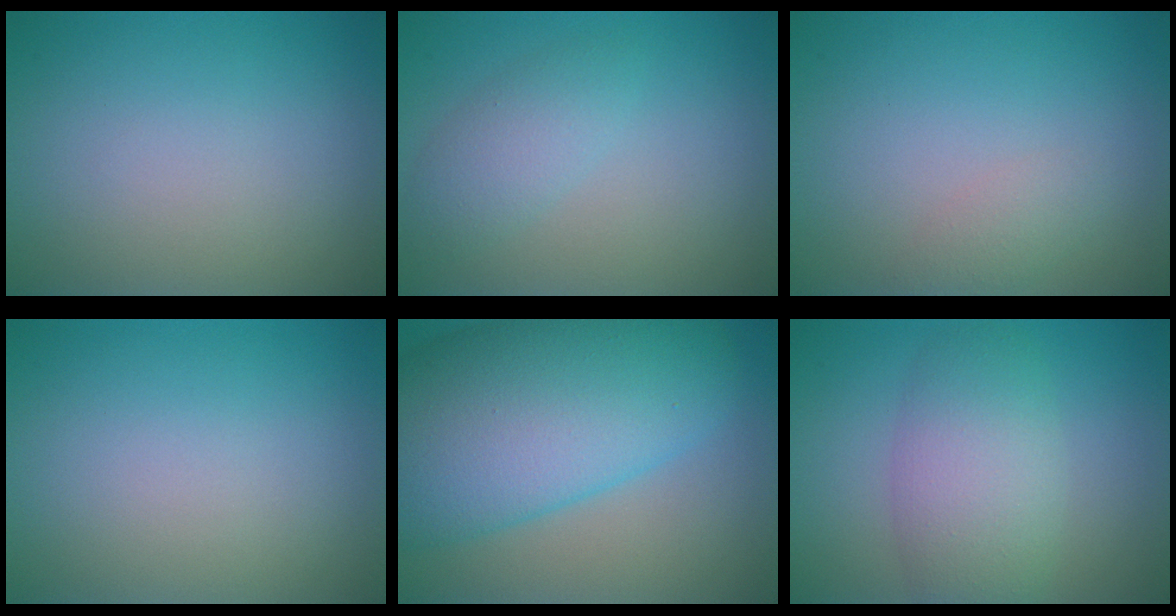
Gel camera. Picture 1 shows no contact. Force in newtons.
{"total": 1.7, "press": 1.7, "slide": 0.0}
{"total": 1.4, "press": 1.4, "slide": 0.1}
{"total": 0.0}
{"total": 13.8, "press": 13.8, "slide": 0.3}
{"total": 5.5, "press": 5.5, "slide": 0.4}